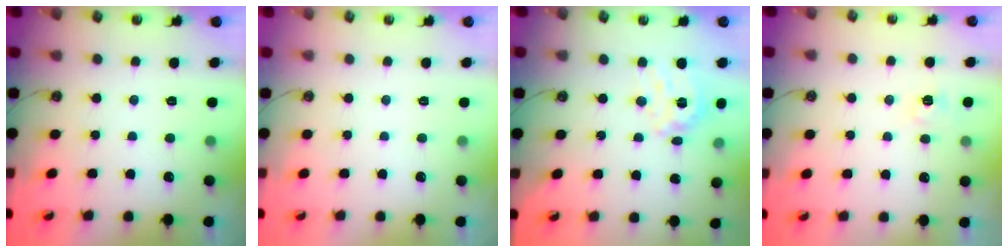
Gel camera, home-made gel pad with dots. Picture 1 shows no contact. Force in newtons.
{"total": 0.0}
{"total": 13.2, "press": 13.2, "slide": 1.1}
{"total": 3.6, "press": 3.5, "slide": 0.3}